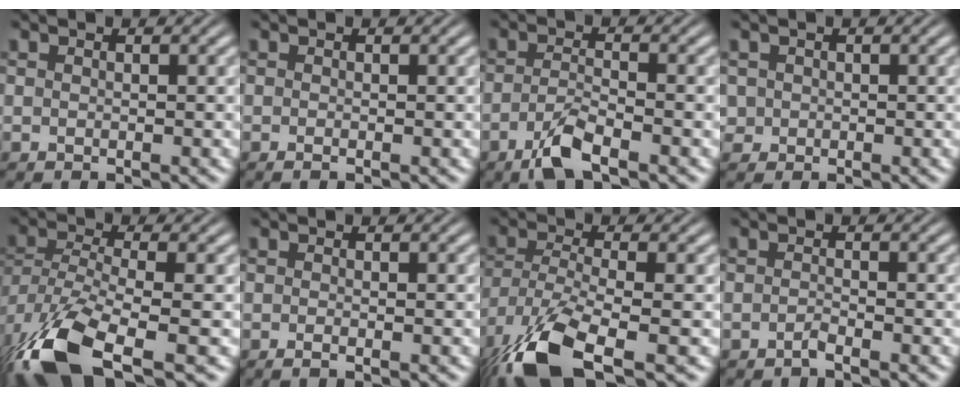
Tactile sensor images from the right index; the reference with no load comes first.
{"total": 0.6, "force": [-0.4, 0.1, 0.3], "torque": [-0.003, 0.002, -0.009]}
{"total": 3.5, "force": [-2.7, 0.6, 2.2], "torque": [-0.037, -0.003, -0.049]}
{"total": 2.3, "force": [-0.2, 2.2, 0.6], "torque": [-0.023, -0.013, 0.001]}
{"total": 9.3, "force": [-5.2, 4.3, 6.4], "torque": [-0.158, -0.050, -0.056]}
{"total": 0.9, "force": [-0.7, 0.1, 0.5], "torque": [-0.010, 0.001, -0.015]}
{"total": 8.5, "force": [-4.9, 3.6, 5.9], "torque": [-0.144, -0.046, -0.055]}
{"total": 1.1, "force": [-1.1, -0.1, 0.2], "torque": [-0.001, 0.002, -0.027]}